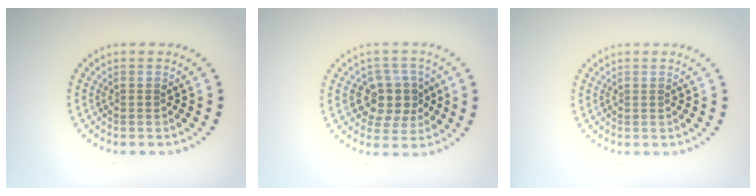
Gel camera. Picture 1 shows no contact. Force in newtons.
{"total": 4.3, "press": 3.9, "slide": 1.7}
{"total": 0.0}